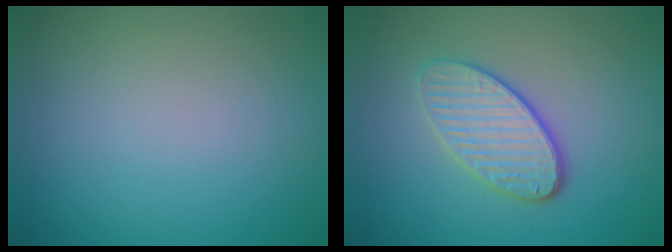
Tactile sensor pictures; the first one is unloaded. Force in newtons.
{"total": 4.0, "press": 3.3, "slide": 2.3}